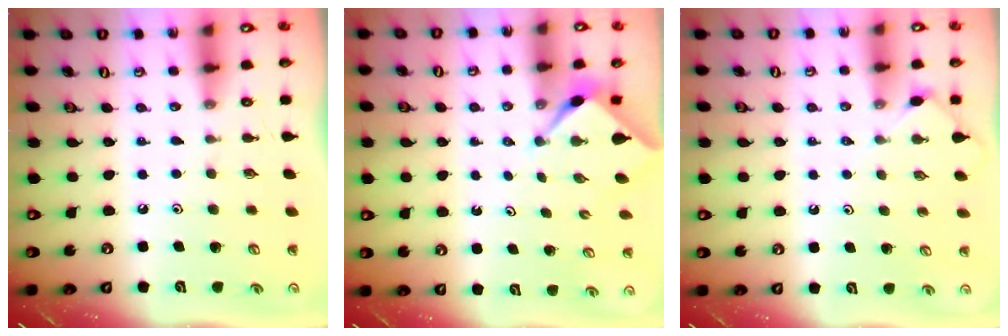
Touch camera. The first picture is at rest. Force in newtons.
{"total": 2.4, "press": 2.3, "slide": 0.3}
{"total": 2.6, "press": 2.6, "slide": 0.5}